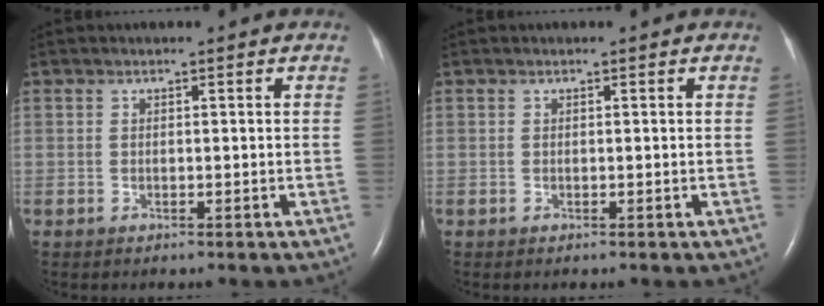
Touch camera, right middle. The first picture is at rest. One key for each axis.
{"total": 0.0}